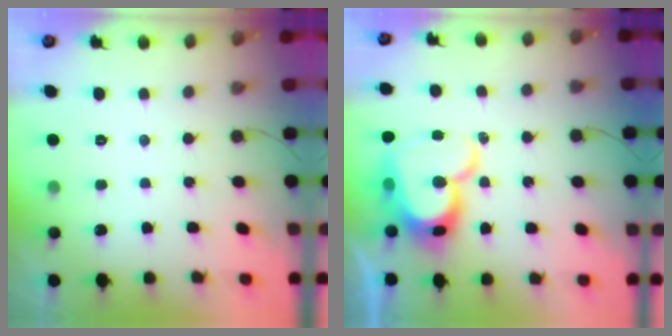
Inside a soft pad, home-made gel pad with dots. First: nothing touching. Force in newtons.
{"total": 19.0, "press": 18.9, "slide": 1.9}